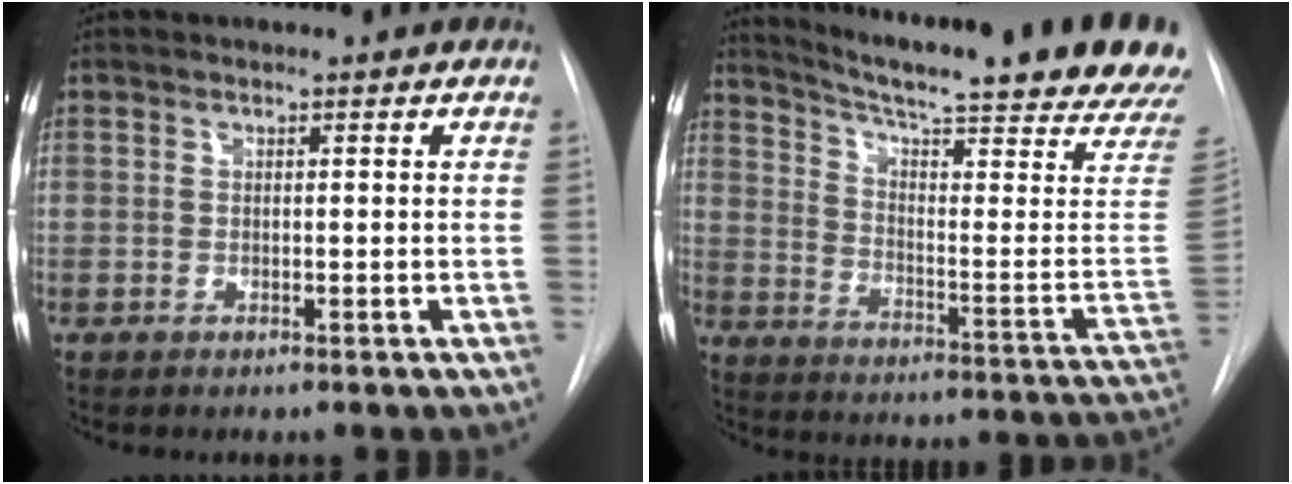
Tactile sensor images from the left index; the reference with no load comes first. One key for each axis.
{"total": 27.4, "fx": 21.6, "fy": 0.3, "fz": 16.8, "tx": -0.234, "ty": -0.081, "tz": 0.281}